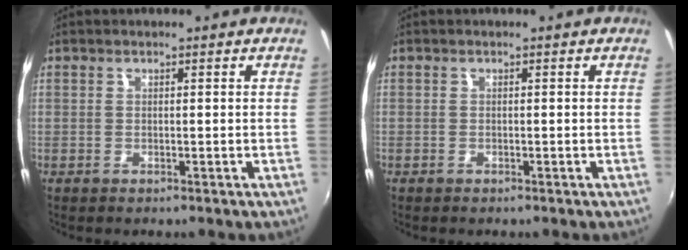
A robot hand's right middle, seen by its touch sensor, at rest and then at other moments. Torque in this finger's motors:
{"motor_torque": [0.78, -1.35, -0.38, -0.21]}